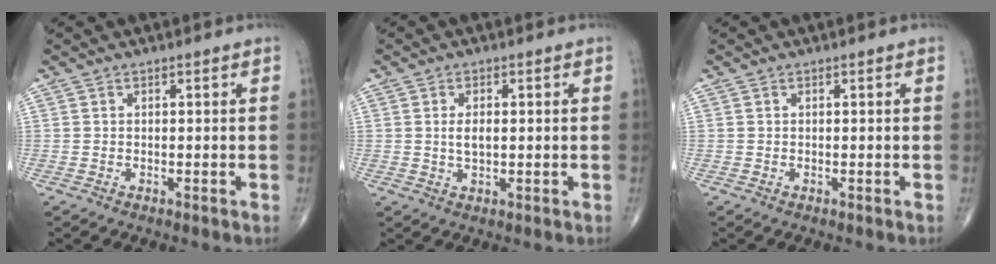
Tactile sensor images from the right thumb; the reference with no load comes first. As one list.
[{"total": 3.2, "force": [0.3, 1.6, 2.7], "torque": [-0.048, -0.002, 0.007]}, {"total": 0.0}]